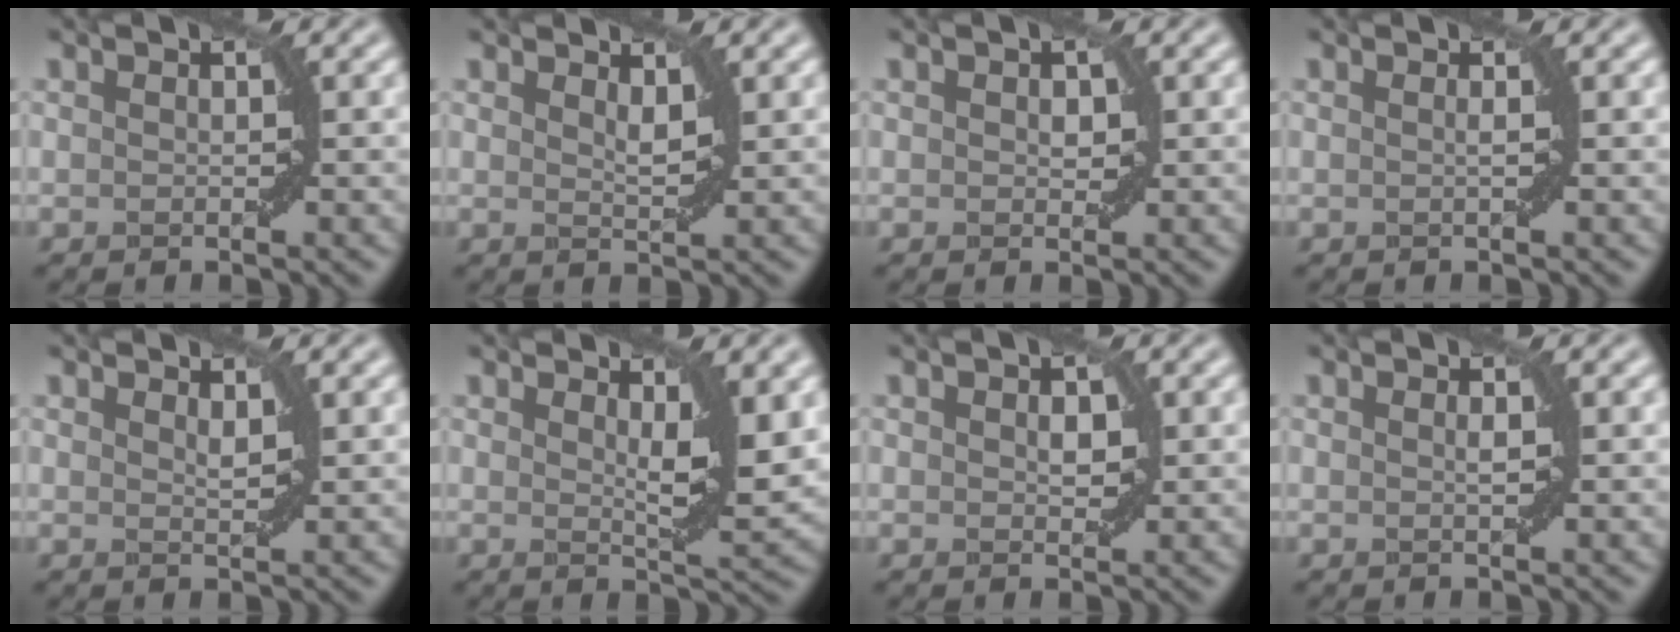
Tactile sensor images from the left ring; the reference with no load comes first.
{"total": 1.3, "force": [1.0, 0.2, 0.8], "torque": [-0.013, -0.004, 0.018]}
{"total": 1.1, "force": [0.3, 0.7, 0.8], "torque": [-0.010, 0.000, 0.007]}
{"total": 0.6, "force": [0.0, -0.1, 0.6], "torque": [-0.008, 0.005, -0.001]}
{"total": 0.9, "force": [0.8, 0.0, 0.5], "torque": [-0.007, -0.002, 0.015]}
{"total": 3.9, "force": [1.5, 0.8, 3.5], "torque": [-0.049, -0.010, 0.026]}
{"total": 1.3, "force": [0.3, 0.8, 1.0], "torque": [-0.014, 0.001, 0.008]}
{"total": 0.6, "force": [0.2, 0.0, 0.6], "torque": [-0.009, 0.003, 0.004]}